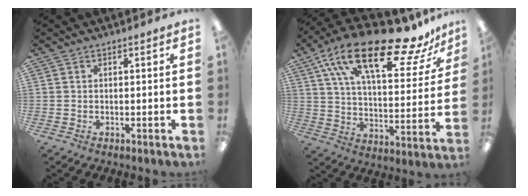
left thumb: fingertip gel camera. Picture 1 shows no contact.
{"total": 25.8, "force": [17.0, 8.8, 17.3], "torque": [-0.288, -0.097, 0.279]}